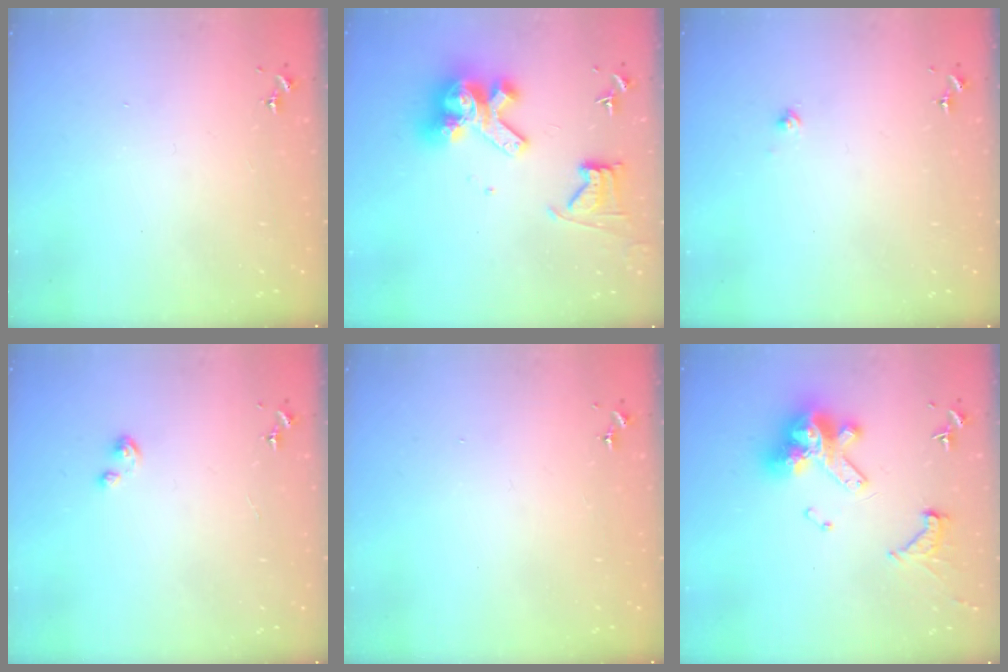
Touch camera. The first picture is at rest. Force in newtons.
{"total": 15.4, "press": 15.3, "slide": 1.8}
{"total": 2.3, "press": 2.3, "slide": 0.2}
{"total": 3.4, "press": 3.4, "slide": 0.2}
{"total": 0.0}
{"total": 15.3, "press": 15.2, "slide": 1.1}